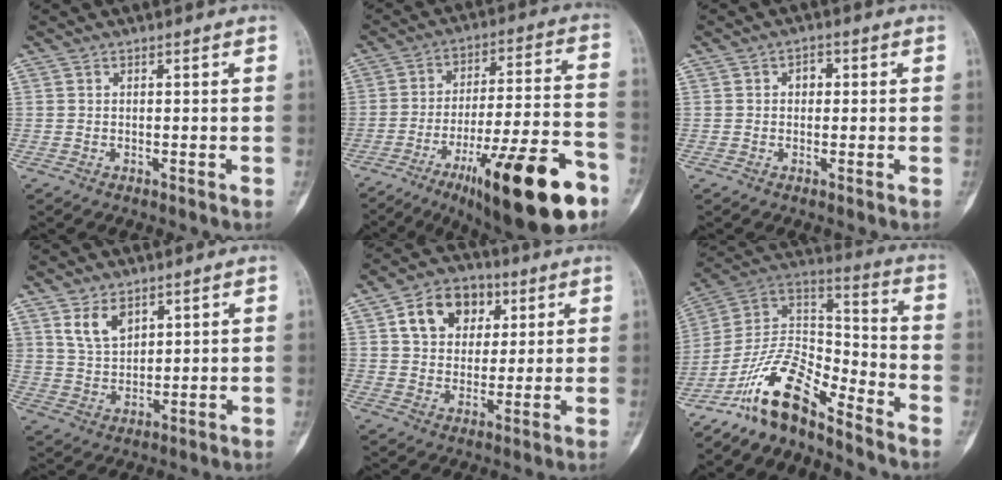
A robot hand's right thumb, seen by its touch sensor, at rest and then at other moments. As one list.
[{"total": 25.2, "force": [-13.3, 6.0, 20.5], "torque": [-0.272, 0.062, -0.199]}, {"total": 2.2, "force": [0.2, 1.8, 1.3], "torque": [-0.008, 0.007, -0.001]}, {"total": 6.3, "force": [3.7, 3.8, 3.4], "torque": [-0.047, -0.026, 0.080]}, {"total": 11.7, "force": [4.3, 8.8, 6.4], "torque": [-0.068, -0.005, 0.069]}, {"total": 14.1, "force": [-11.0, 4.6, 7.6], "torque": [-0.129, 0.101, -0.212]}]